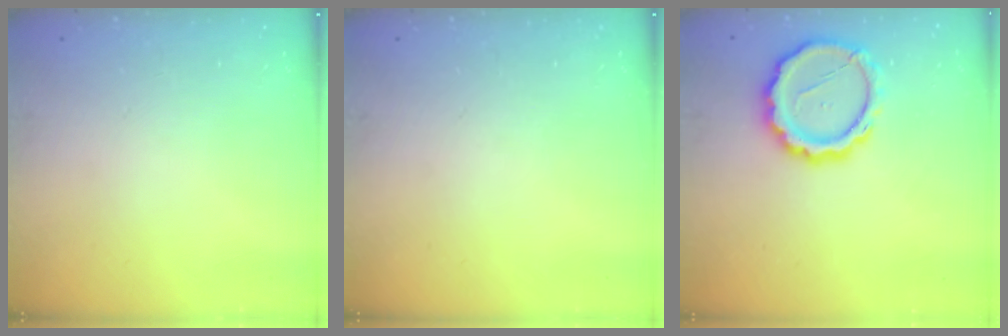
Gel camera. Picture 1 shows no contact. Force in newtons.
{"total": 0.0}
{"total": 14.5, "press": 14.3, "slide": 2.7}